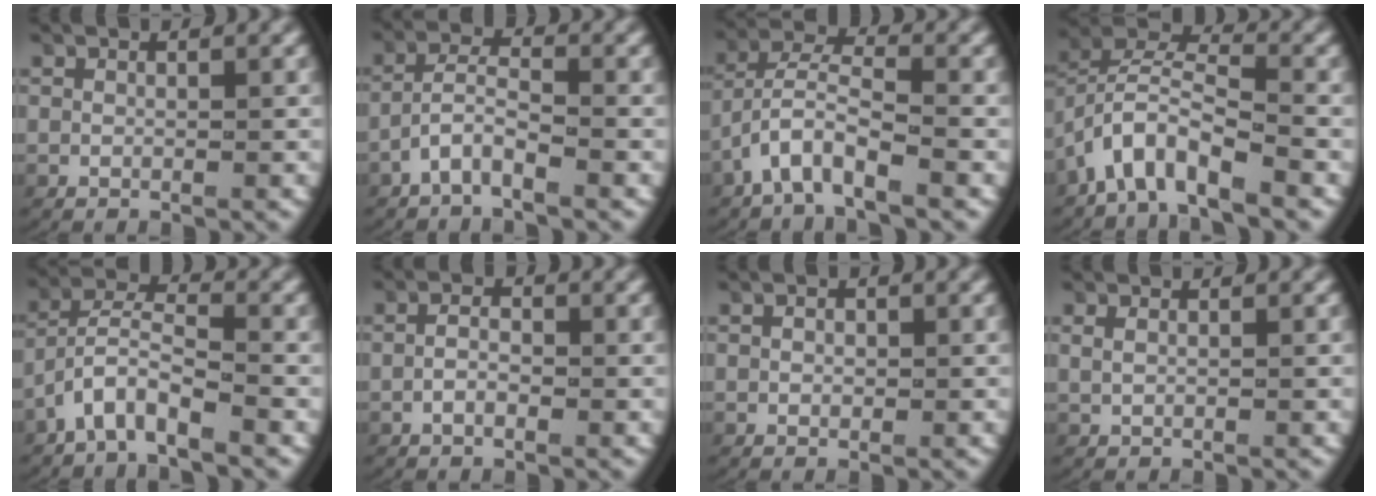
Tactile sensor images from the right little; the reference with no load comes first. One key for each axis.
{"total": 3.3, "fx": -2.2, "fy": 1.4, "fz": 2.0, "tx": -0.049, "ty": -0.004, "tz": -0.043}
{"total": 3.5, "fx": -1.7, "fy": 2.0, "fz": 2.4, "tx": -0.055, "ty": -0.004, "tz": -0.035}
{"total": 4.8, "fx": -1.1, "fy": 3.4, "fz": 3.2, "tx": -0.074, "ty": -0.001, "tz": -0.031}
{"total": 4.0, "fx": -2.1, "fy": 2.4, "fz": 2.3, "tx": -0.054, "ty": -0.008, "tz": -0.045}
{"total": 1.6, "fx": -0.8, "fy": 0.8, "fz": 1.2, "tx": -0.022, "ty": -0.005, "tz": -0.013}
{"total": 0.8, "fx": -0.1, "fy": 0.6, "fz": 0.5, "tx": -0.013, "ty": -0.007, "tz": 0.001}
{"total": 0.6, "fx": 0.3, "fy": 0.2, "fz": 0.5, "tx": -0.015, "ty": 0.000, "tz": 0.011}